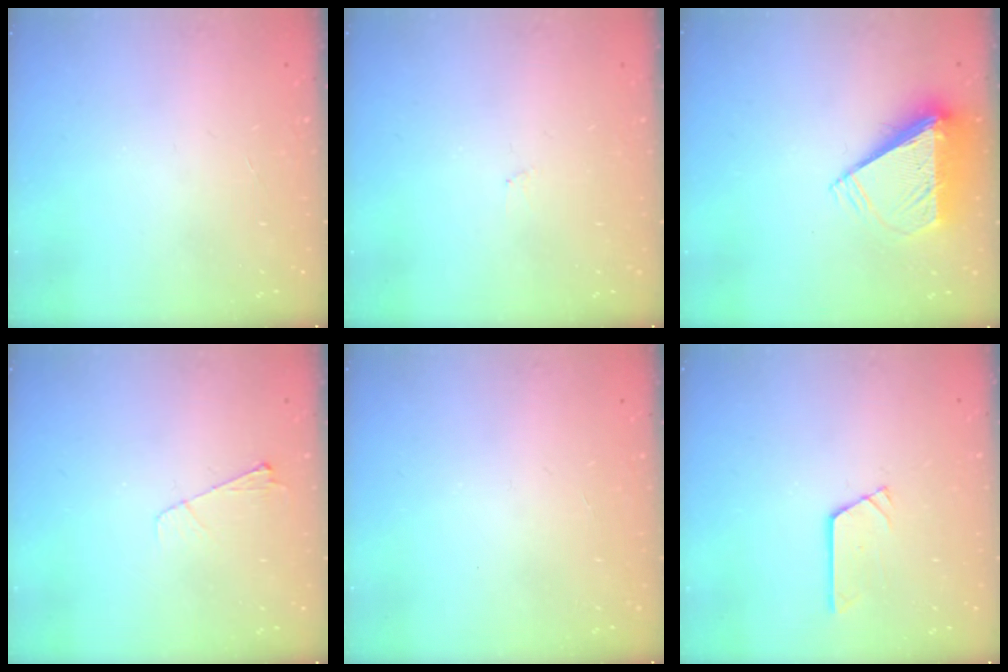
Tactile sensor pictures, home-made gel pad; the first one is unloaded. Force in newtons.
{"total": 2.8, "press": 2.8, "slide": 0.4}
{"total": 8.2, "press": 8.1, "slide": 1.3}
{"total": 4.4, "press": 4.3, "slide": 0.6}
{"total": 0.0}
{"total": 2.4, "press": 2.4, "slide": 0.1}